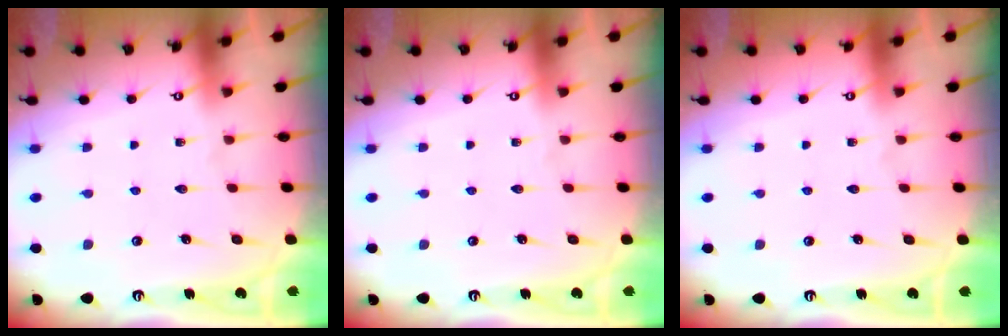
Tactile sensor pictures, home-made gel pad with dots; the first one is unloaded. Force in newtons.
{"total": 0.0}
{"total": 0.0}